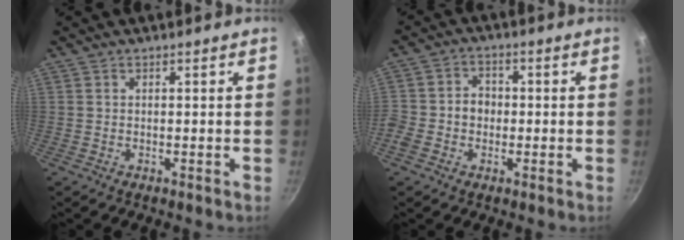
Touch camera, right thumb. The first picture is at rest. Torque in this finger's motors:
{"motor_torque": [0.40, 0.62, 0.27, 0.14, -0.04]}